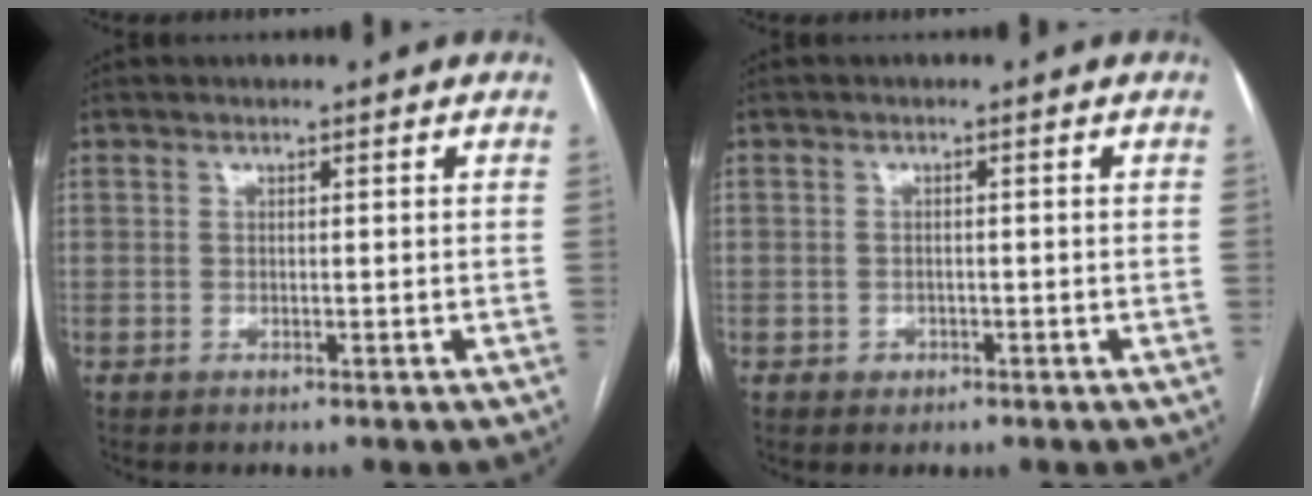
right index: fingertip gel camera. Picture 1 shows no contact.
{"total": 1.5, "force": [-0.7, 1.3, 0.2], "torque": [0.000, 0.006, -0.009]}